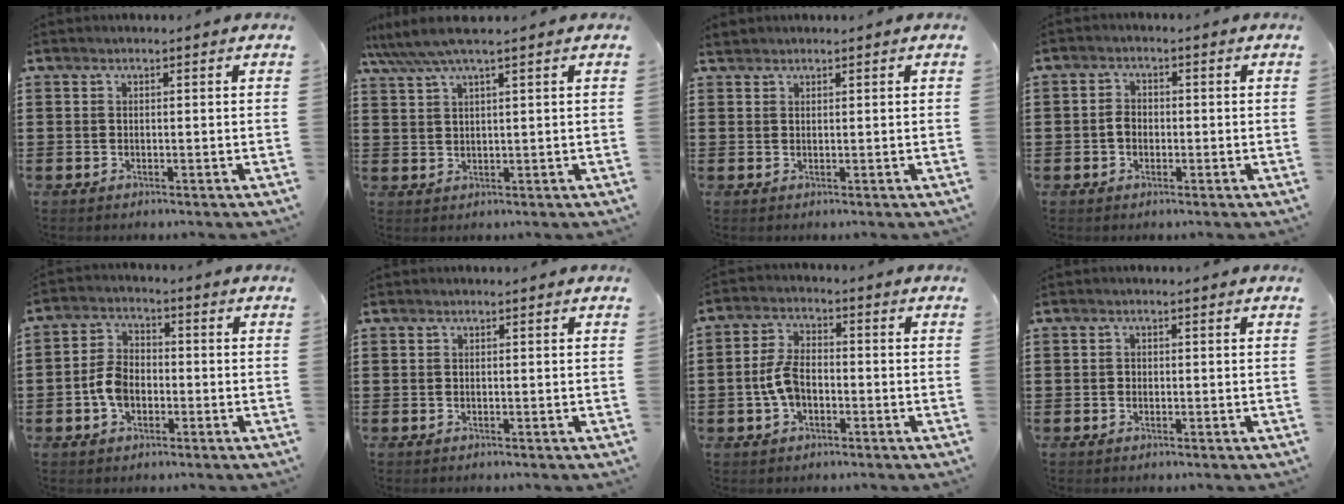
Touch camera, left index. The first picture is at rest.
{"total": 4.4, "force": [3.1, 0.3, 3.0], "torque": [-0.067, 0.000, 0.056]}
{"total": 1.0, "force": [0.9, 0.4, 0.1], "torque": [-0.005, 0.003, 0.018]}
{"total": 2.3, "force": [-0.3, 1.7, 1.4], "torque": [-0.029, 0.006, -0.008]}
{"total": 5.3, "force": [-1.5, 3.6, 3.6], "torque": [-0.095, 0.002, -0.035]}
{"total": 0.0}
{"total": 5.6, "force": [-1.3, 3.1, 4.5], "torque": [-0.114, -0.001, -0.034]}
{"total": 0.7, "force": [-0.1, 0.6, 0.3], "torque": [-0.008, 0.002, -0.002]}